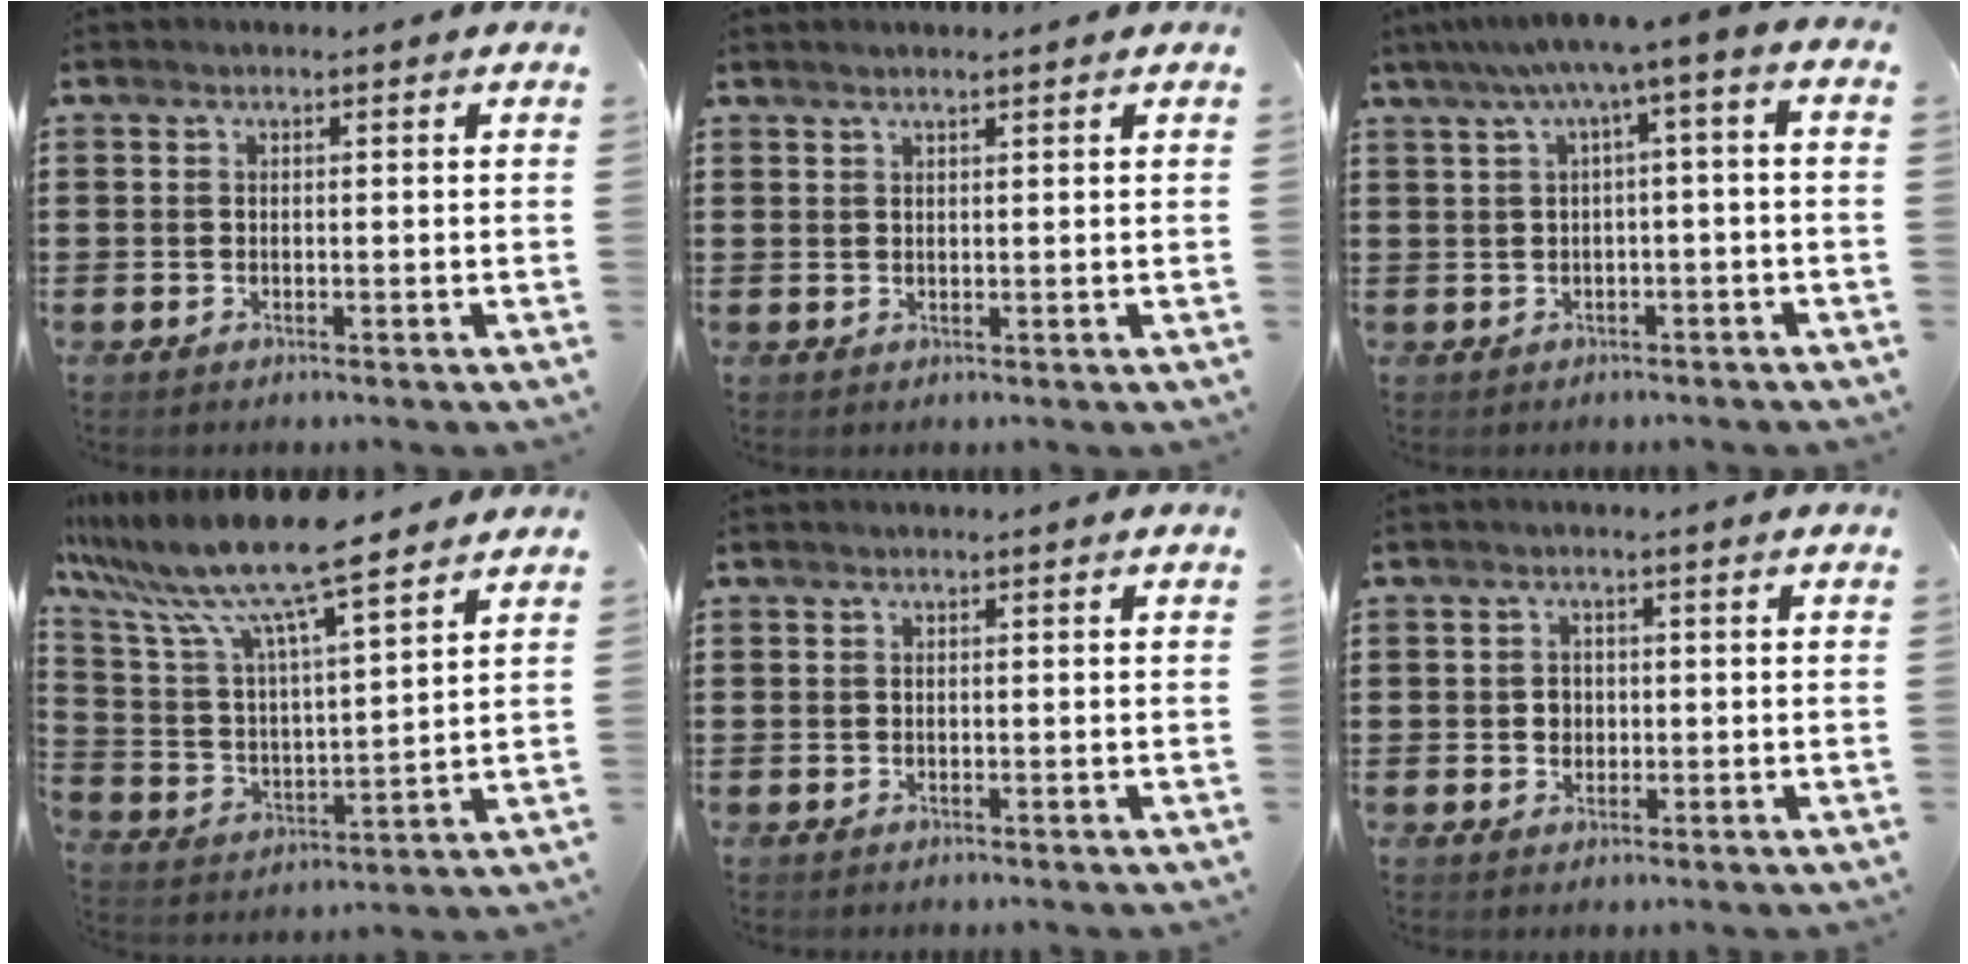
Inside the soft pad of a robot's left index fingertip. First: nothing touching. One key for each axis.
{"total": 1.0, "fx": 1.0, "fy": 0.0, "fz": 0.4, "tx": -0.008, "ty": 0.000, "tz": 0.018}
{"total": 5.0, "fx": 0.4, "fy": 0.2, "fz": 5.0, "tx": -0.097, "ty": -0.011, "tz": -0.002}
{"total": 11.0, "fx": 9.5, "fy": 0.5, "fz": 5.6, "tx": -0.148, "ty": -0.057, "tz": 0.159}
{"total": 0.0}
{"total": 1.8, "fx": -0.1, "fy": 1.7, "fz": 0.6, "tx": -0.019, "ty": 0.007, "tz": -0.004}